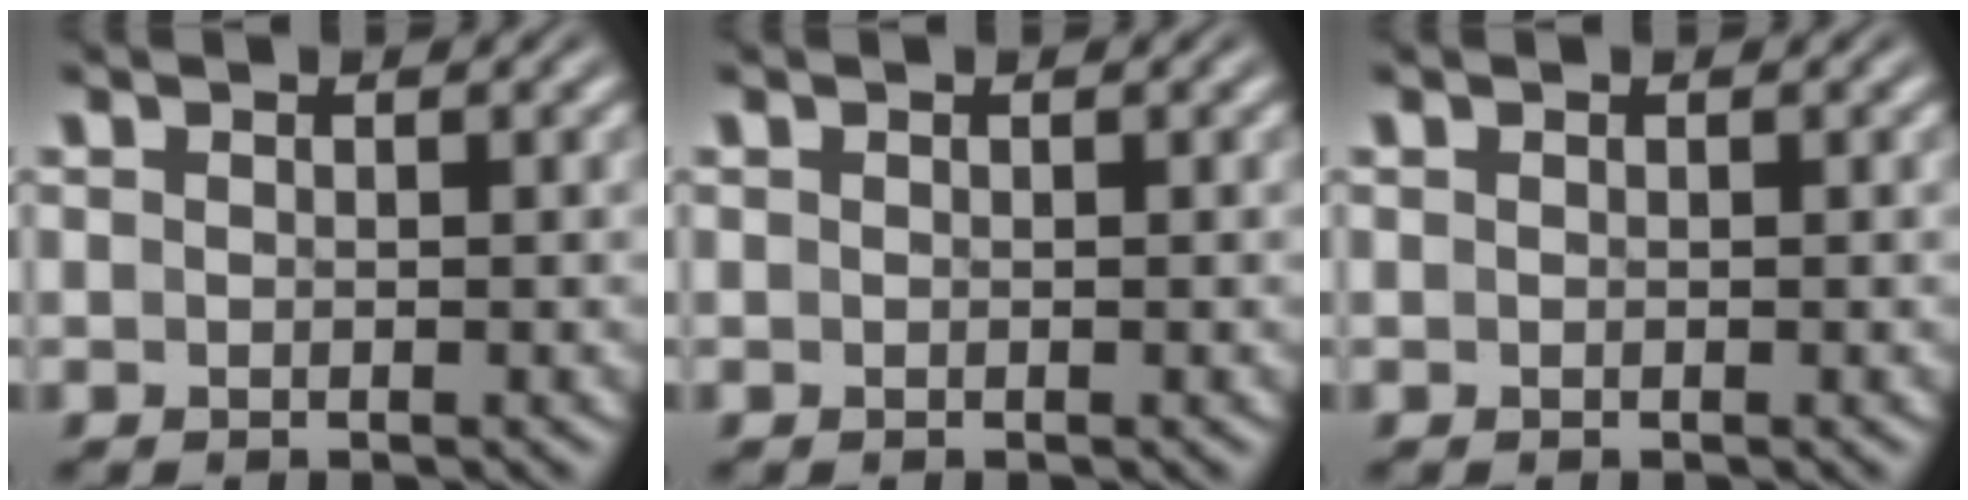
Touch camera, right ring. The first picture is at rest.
{"total": 0.0}
{"total": 0.0}